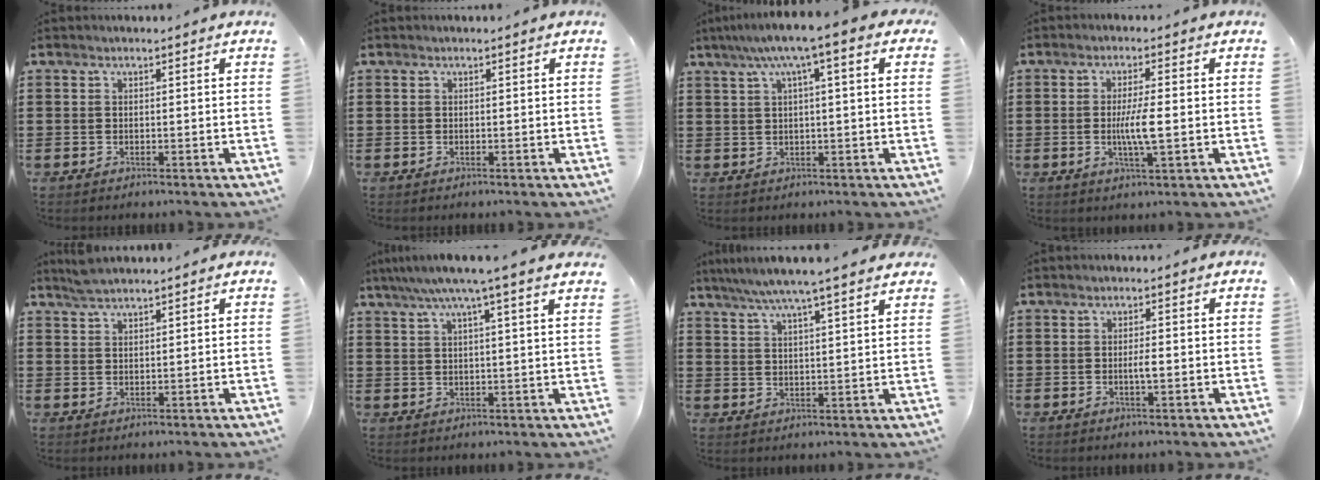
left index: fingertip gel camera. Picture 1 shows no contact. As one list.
[{"total": 0.0}, {"total": 6.4, "force": [2.4, 0.3, 5.9], "torque": [-0.116, 0.004, 0.038]}, {"total": 5.1, "force": [-0.4, 0.7, 5.1], "torque": [-0.096, -0.003, -0.012]}, {"total": 2.1, "force": [2.0, 0.1, 0.7], "torque": [-0.019, 0.003, 0.038]}, {"total": 5.9, "force": [4.4, -0.6, 3.8], "torque": [-0.088, -0.010, 0.074]}, {"total": 5.8, "force": [4.9, -0.3, 3.1], "torque": [-0.074, -0.016, 0.084]}, {"total": 2.0, "force": [-0.3, 0.4, 1.9], "torque": [-0.037, 0.000, -0.007]}]